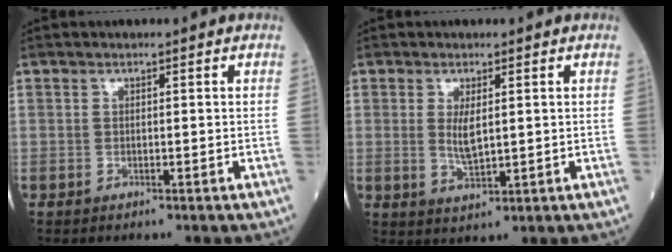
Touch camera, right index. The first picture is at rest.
{"total": 3.8, "force": [0.6, 1.1, 3.6], "torque": [-0.067, -0.010, 0.017]}